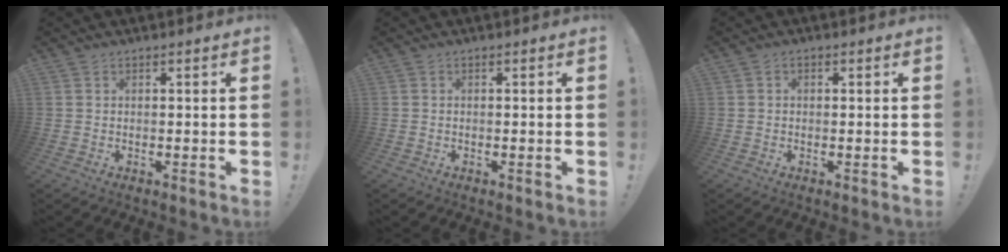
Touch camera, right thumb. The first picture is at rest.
{"total": 0.0}
{"total": 0.9, "force": [-0.3, 0.7, 0.5], "torque": [-0.008, 0.004, -0.005]}